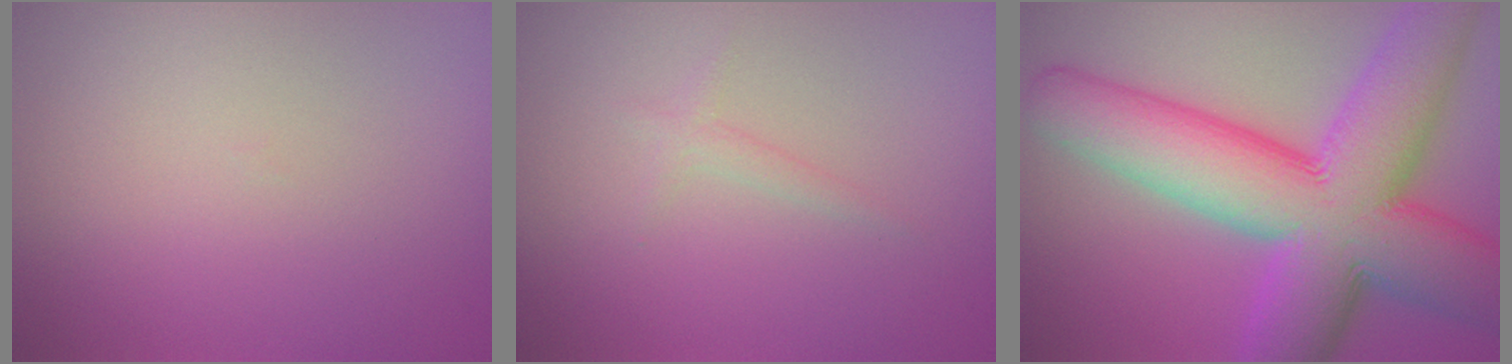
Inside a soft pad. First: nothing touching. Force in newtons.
{"total": 0.9, "press": 0.9, "slide": 0.1}
{"total": 15.1, "press": 15.1, "slide": 0.7}